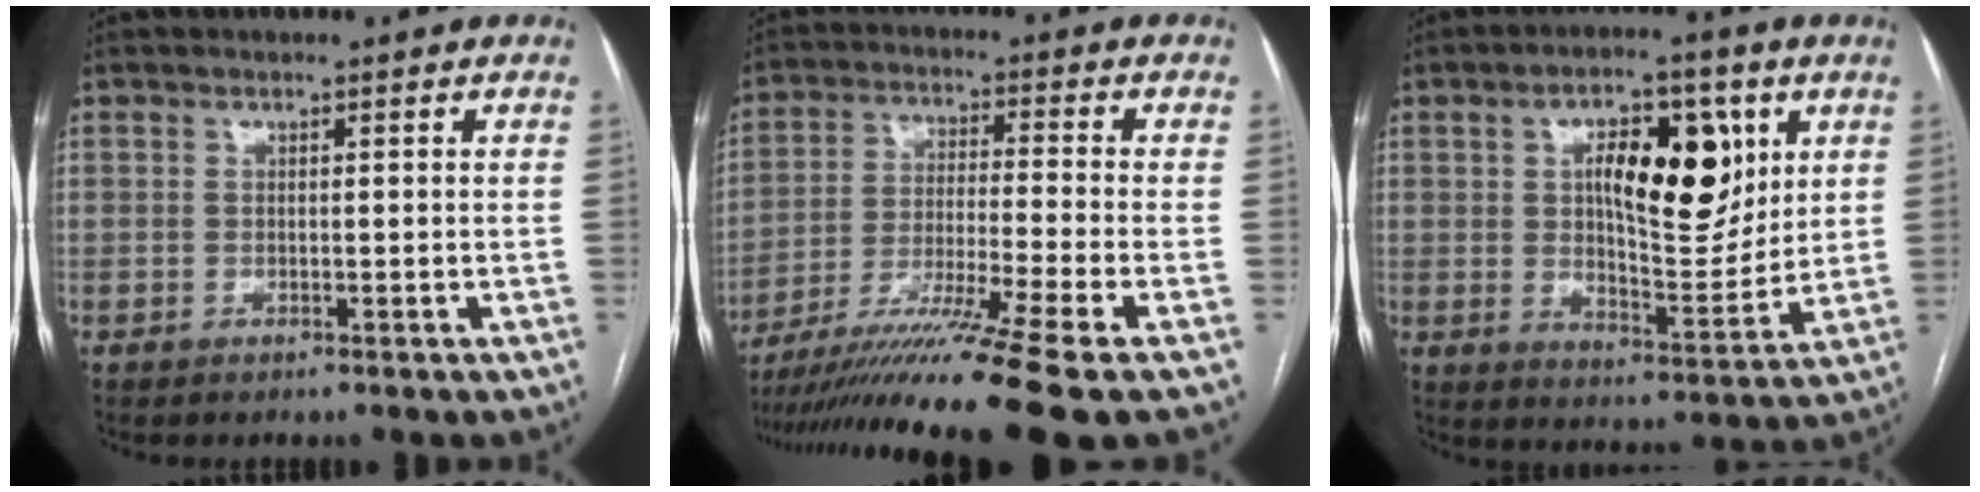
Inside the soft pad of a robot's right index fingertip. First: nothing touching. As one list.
[{"total": 16.3, "force": [-12.4, -3.0, 10.1], "torque": [-0.181, -0.036, -0.214]}, {"total": 13.9, "force": [4.4, 5.5, 12.0], "torque": [-0.185, 0.012, 0.075]}]